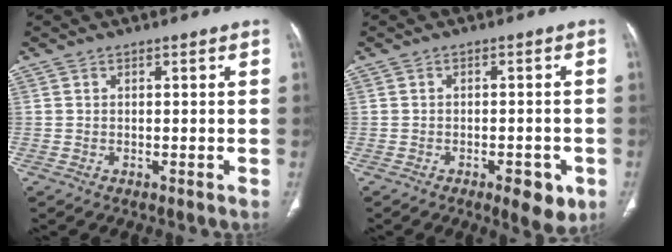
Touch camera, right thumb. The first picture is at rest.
{"total": 6.1, "force": [-2.9, 2.5, 4.8], "torque": [-0.052, 0.004, -0.033]}